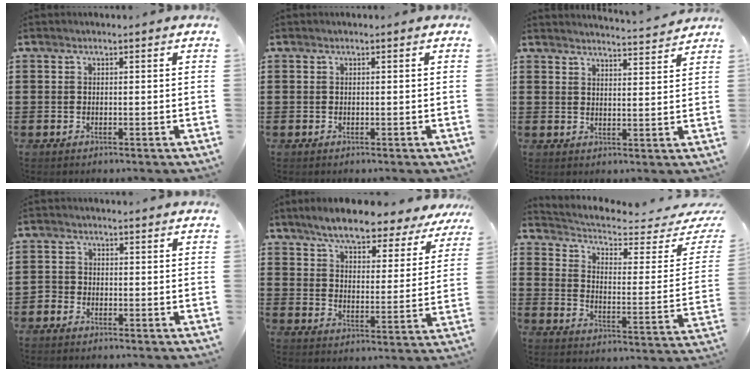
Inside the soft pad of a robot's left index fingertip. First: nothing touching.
{"total": 0.0}
{"total": 3.3, "force": [3.3, -0.5, 0.1], "torque": [-0.006, -0.024, 0.055]}
{"total": 1.4, "force": [-1.1, 0.8, 0.1], "torque": [-0.008, 0.004, -0.024]}
{"total": 7.0, "force": [6.4, 0.9, 2.7], "torque": [-0.075, -0.035, 0.109]}
{"total": 3.9, "force": [3.0, 0.7, 2.4], "torque": [-0.064, -0.028, 0.045]}